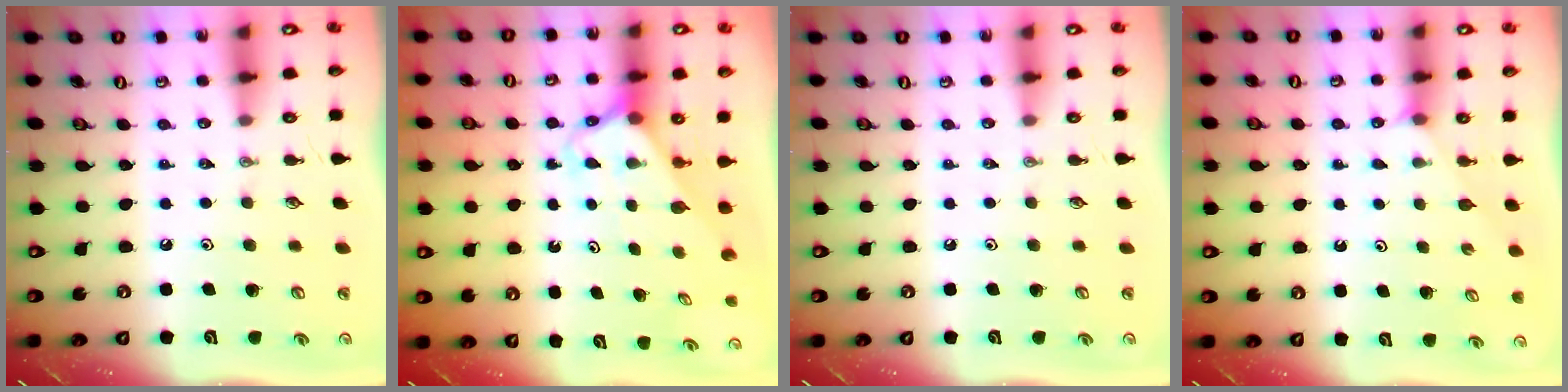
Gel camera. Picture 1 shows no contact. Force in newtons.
{"total": 2.7, "press": 2.7, "slide": 0.1}
{"total": 0.0}
{"total": 2.5, "press": 2.5, "slide": 0.3}